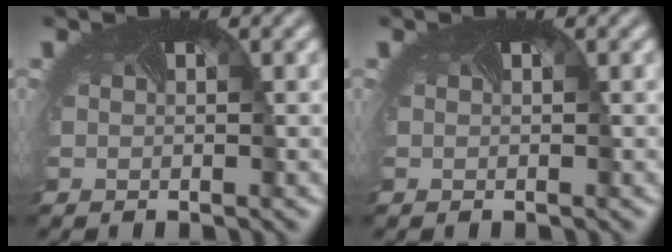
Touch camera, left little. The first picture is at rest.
{"total": 0.0}